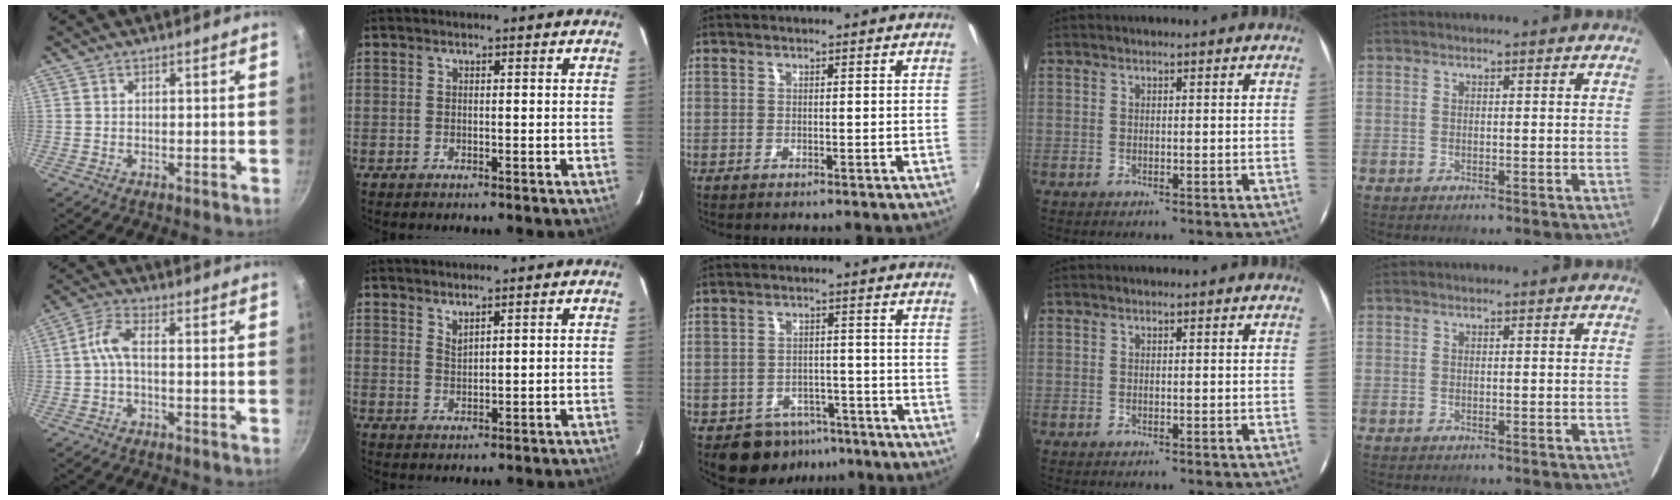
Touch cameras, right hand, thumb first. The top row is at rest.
{"thumb": {"total": 4.7, "force": [-0.9, 1.9, 4.2], "torque": [-0.100, 0.022, -0.028]}, "index": {"total": 1.7, "force": [1.5, 0.2, 0.8], "torque": [-0.014, 0.000, 0.027]}, "middle": {"total": 7.4, "force": [-5.1, 5.1, 1.9], "torque": [-0.044, 0.015, -0.060]}}